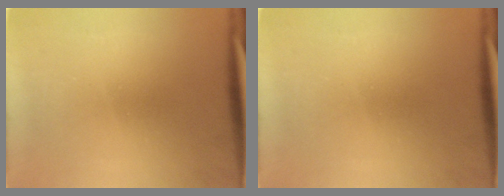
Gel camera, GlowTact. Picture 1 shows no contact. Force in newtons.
{"total": 0.0}